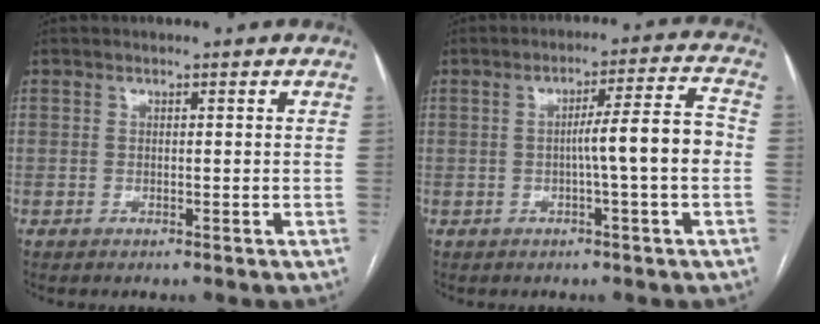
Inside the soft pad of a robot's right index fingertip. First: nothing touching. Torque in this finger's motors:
{"motor_torque": [0.83, -0.03, 0.58, 0.10]}